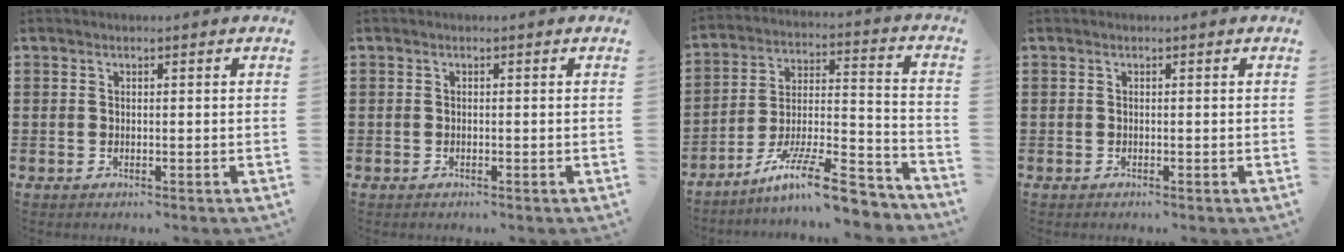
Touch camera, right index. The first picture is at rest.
{"total": 0.0}
{"total": 13.5, "force": [-10.4, 1.9, 8.4], "torque": [-0.125, 0.033, -0.186]}
{"total": 0.0}